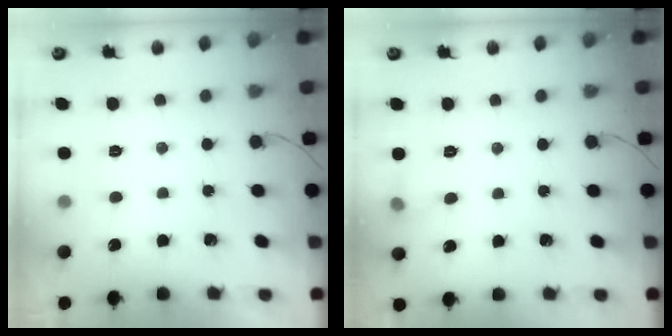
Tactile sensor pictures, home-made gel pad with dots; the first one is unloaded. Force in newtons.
{"total": 5.6, "press": 5.3, "slide": 1.8}